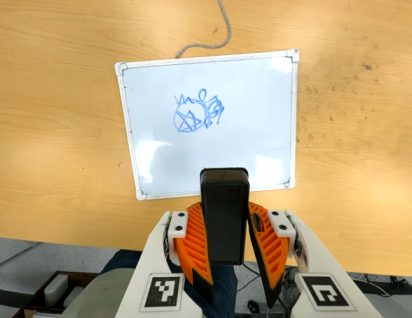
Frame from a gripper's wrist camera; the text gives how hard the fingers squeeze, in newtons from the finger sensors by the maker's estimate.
{"total": 9.3, "left": 8.1, "right": 10.6}